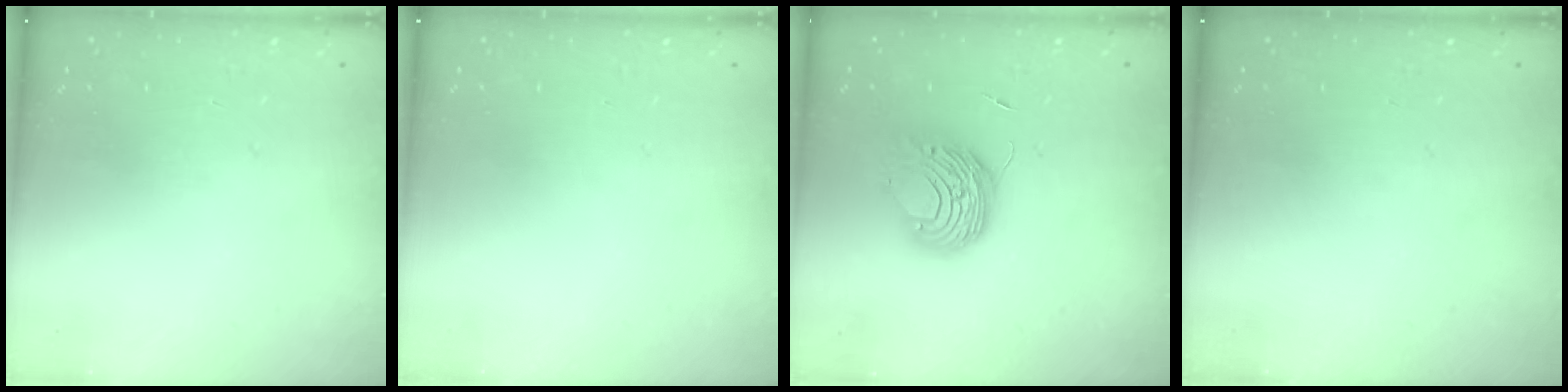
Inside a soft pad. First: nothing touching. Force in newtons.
{"total": 0.0}
{"total": 9.1, "press": 9.1, "slide": 0.4}
{"total": 0.0}